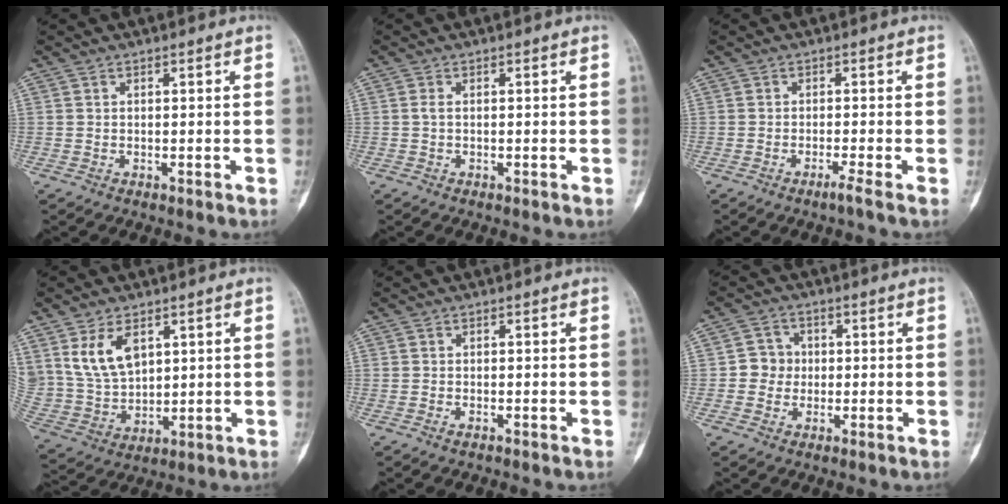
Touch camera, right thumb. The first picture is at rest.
{"total": 0.7, "force": [0.0, 0.3, 0.6], "torque": [-0.013, 0.000, -0.003]}
{"total": 1.8, "force": [-1.2, -0.7, 1.1], "torque": [-0.026, -0.001, -0.026]}
{"total": 10.3, "force": [4.7, 6.3, 6.6], "torque": [-0.111, -0.017, 0.111]}
{"total": 0.6, "force": [-0.4, 0.2, 0.4], "torque": [-0.009, 0.004, -0.005]}
{"total": 4.4, "force": [-0.1, 4.3, 1.2], "torque": [0.011, 0.011, -0.010]}